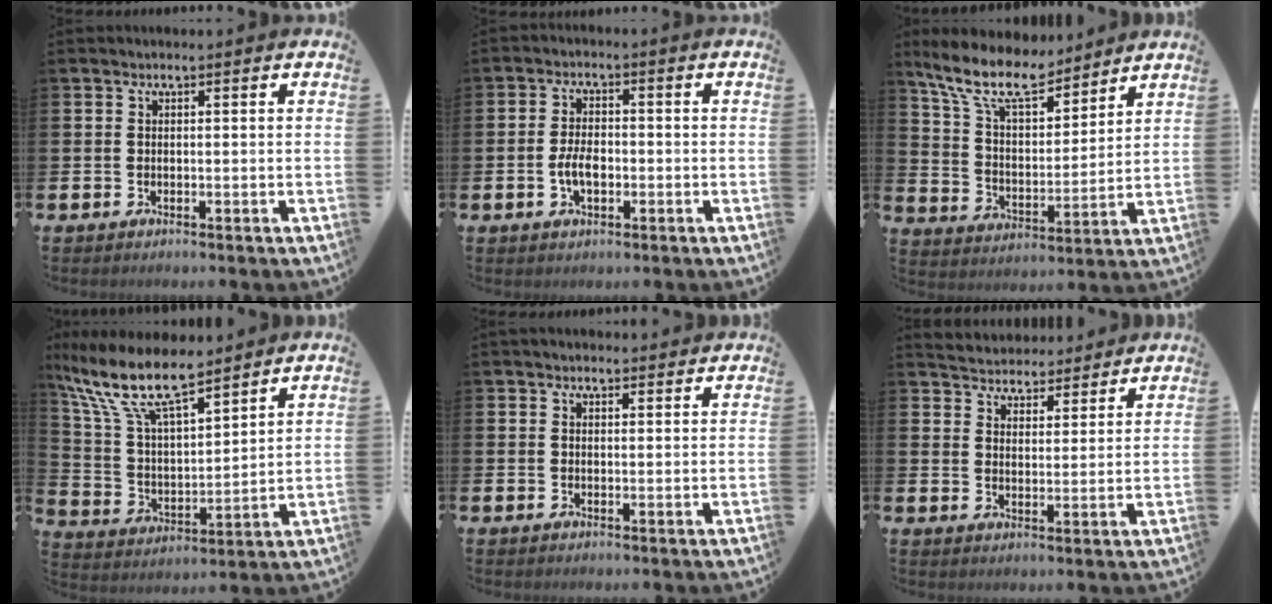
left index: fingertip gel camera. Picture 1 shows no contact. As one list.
[{"total": 3.6, "force": [-0.8, 2.0, 2.9], "torque": [-0.052, -0.002, -0.020]}, {"total": 10.8, "force": [9.1, 3.3, 4.7], "torque": [-0.125, -0.046, 0.164]}, {"total": 12.2, "force": [10.1, 2.7, 6.4], "torque": [-0.167, -0.046, 0.179]}, {"total": 1.7, "force": [1.5, 0.6, 0.2], "torque": [0.003, -0.003, 0.027]}, {"total": 4.7, "force": [4.6, 0.8, -0.4], "torque": [-0.019, -0.029, 0.083]}]